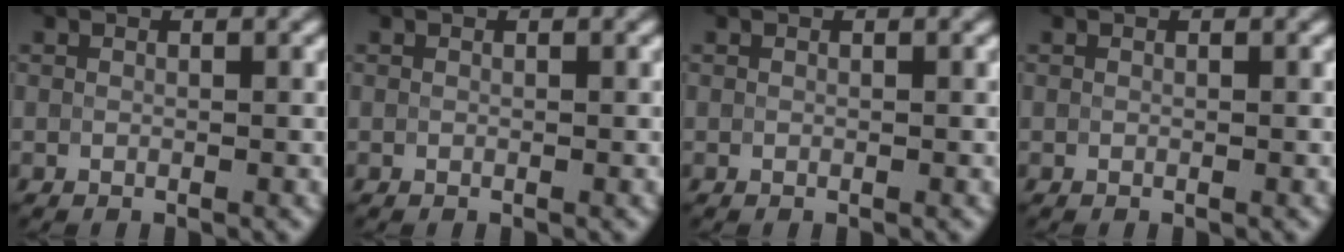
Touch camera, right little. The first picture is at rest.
{"total": 0.0}
{"total": 0.0}
{"total": 0.0}